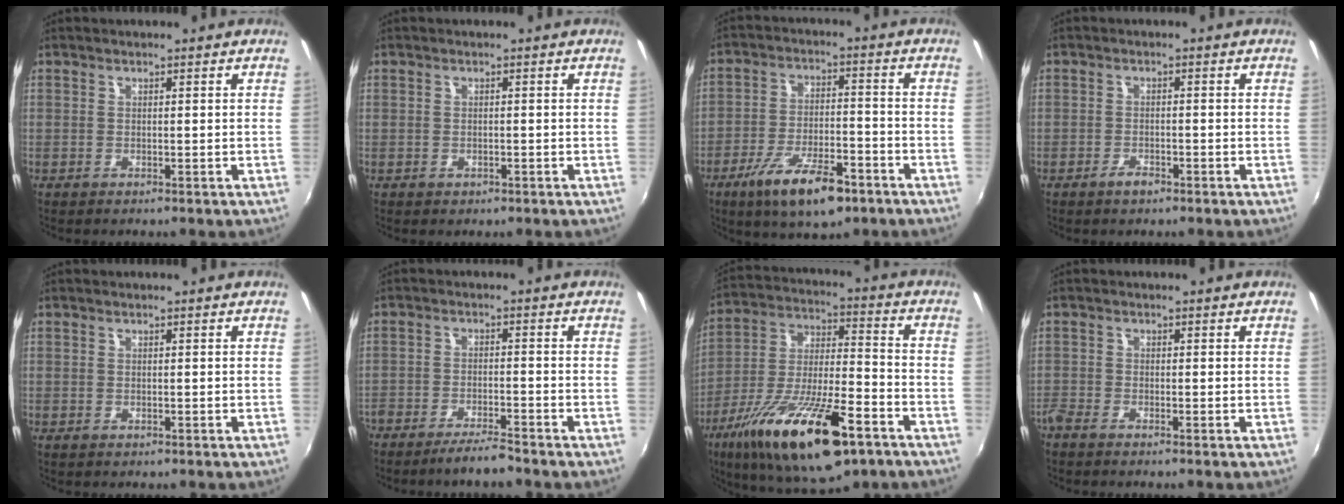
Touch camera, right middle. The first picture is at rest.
{"total": 1.1, "force": [-0.5, 0.9, 0.2], "torque": [-0.002, -0.003, -0.007]}
{"total": 12.9, "force": [-8.1, 4.1, 9.2], "torque": [-0.183, -0.018, -0.137]}
{"total": 1.9, "force": [-1.5, 0.7, 0.9], "torque": [-0.019, -0.001, -0.028]}
{"total": 0.0}
{"total": 6.0, "force": [-5.3, 0.5, 2.6], "torque": [-0.067, -0.003, -0.093]}
{"total": 24.3, "force": [-13.4, 7.5, 18.8], "torque": [-0.342, -0.046, -0.225]}
{"total": 2.3, "force": [-2.1, 0.4, 0.9], "torque": [-0.030, -0.008, -0.045]}